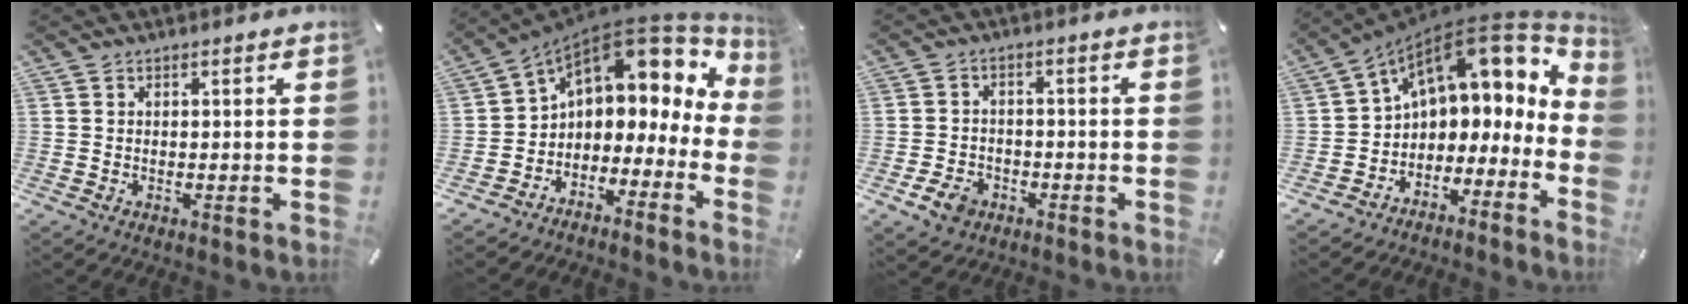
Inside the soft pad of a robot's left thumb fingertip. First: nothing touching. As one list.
[{"total": 8.7, "force": [4.0, 6.0, 4.9], "torque": [-0.081, -0.046, 0.062]}, {"total": 5.4, "force": [-2.8, 4.0, 2.2], "torque": [-0.036, 0.011, -0.054]}, {"total": 11.7, "force": [6.1, 7.8, 6.2], "torque": [-0.100, -0.057, 0.102]}]